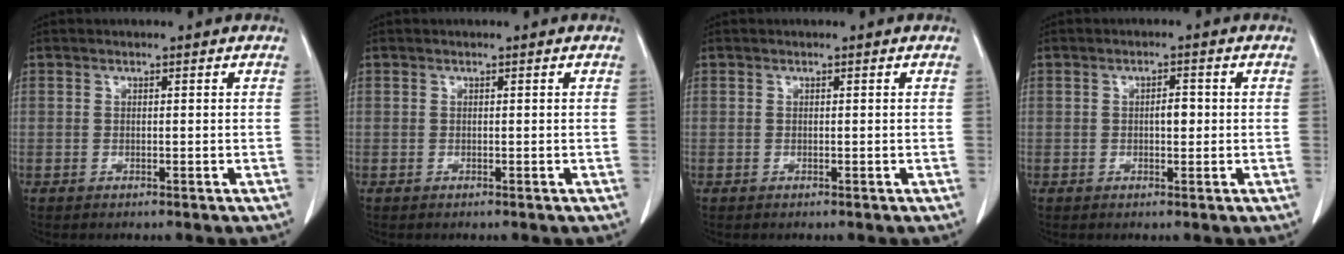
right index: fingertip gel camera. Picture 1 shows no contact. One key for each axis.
{"total": 0.0}
{"total": 0.0}
{"total": 2.1, "fx": 0.0, "fy": 0.9, "fz": 1.9, "tx": -0.031, "ty": 0.003, "tz": 0.000}